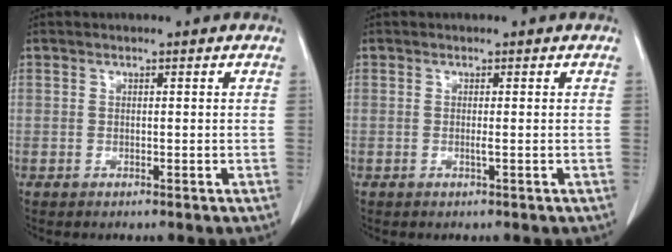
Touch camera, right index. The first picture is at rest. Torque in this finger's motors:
{"motor_torque": [0.43, -0.03, 0.17, 0.04]}